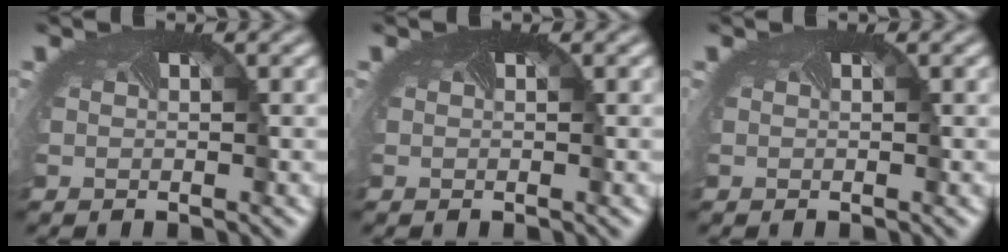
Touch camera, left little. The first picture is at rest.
{"total": 0.0}
{"total": 0.0}